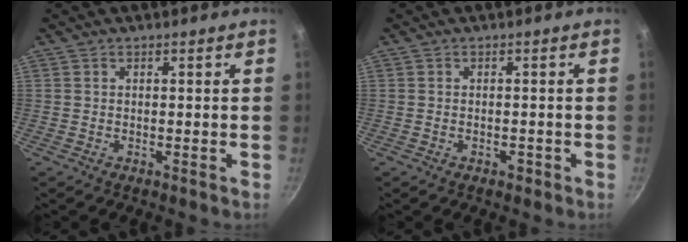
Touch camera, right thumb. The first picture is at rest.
{"total": 1.3, "force": [-0.7, 0.9, 0.7], "torque": [-0.007, 0.006, -0.006]}